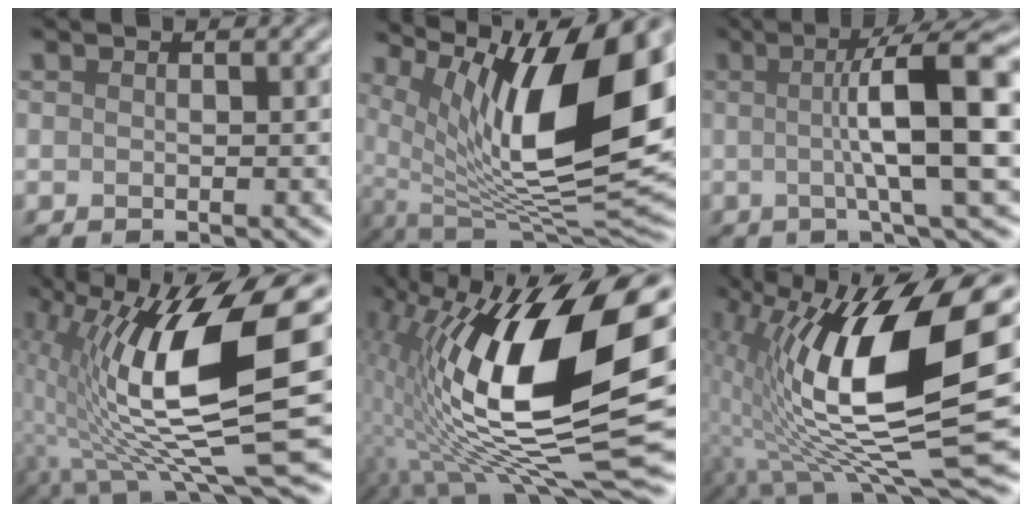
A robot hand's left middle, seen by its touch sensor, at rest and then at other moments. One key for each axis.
{"total": 14.8, "fx": 4.8, "fy": 5.4, "fz": 12.9, "tx": -0.222, "ty": 0.003, "tz": 0.091}
{"total": 11.8, "fx": 0.8, "fy": 2.4, "fz": 11.6, "tx": -0.143, "ty": 0.017, "tz": 0.007}
{"total": 13.4, "fx": 0.9, "fy": 3.6, "fz": 12.9, "tx": -0.226, "ty": -0.003, "tz": 0.015}
{"total": 17.8, "fx": 2.0, "fy": 6.8, "fz": 16.3, "tx": -0.296, "ty": 0.009, "tz": 0.024}
{"total": 14.7, "fx": 1.4, "fy": 4.7, "fz": 13.9, "tx": -0.241, "ty": -0.007, "tz": 0.020}